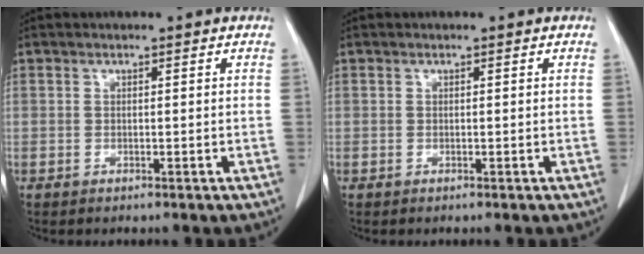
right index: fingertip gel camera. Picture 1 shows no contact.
{"total": 0.0}